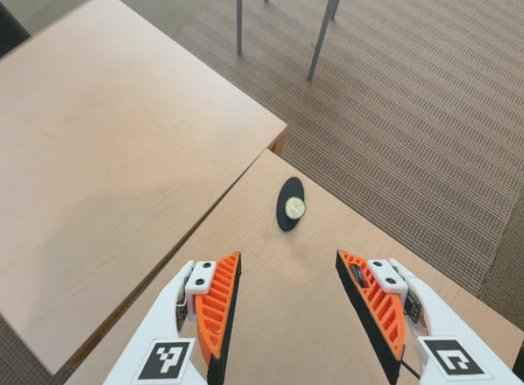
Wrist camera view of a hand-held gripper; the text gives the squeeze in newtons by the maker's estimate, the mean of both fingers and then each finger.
{"total": 0.5, "left": 0.5, "right": 0.5}